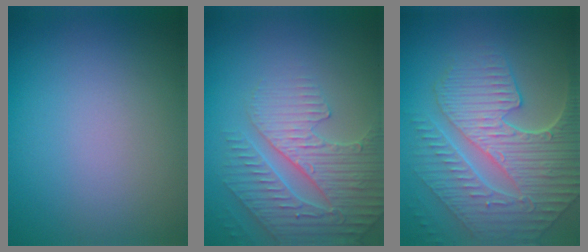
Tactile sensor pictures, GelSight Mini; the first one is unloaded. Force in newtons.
{"total": 4.4, "press": 4.3, "slide": 0.5}
{"total": 9.1, "press": 6.1, "slide": 6.7}